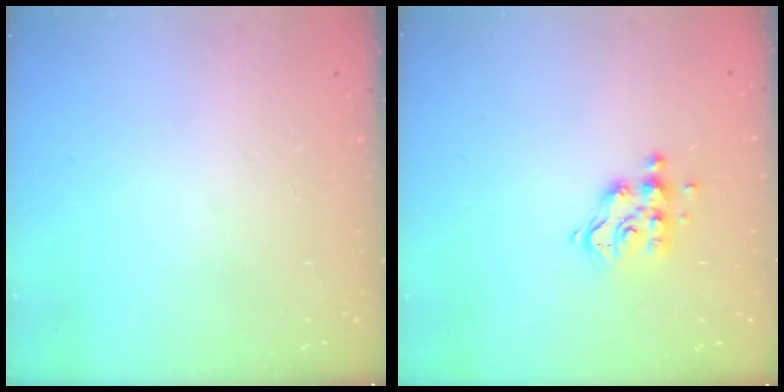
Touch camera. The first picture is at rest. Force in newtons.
{"total": 9.4, "press": 9.4, "slide": 0.6}